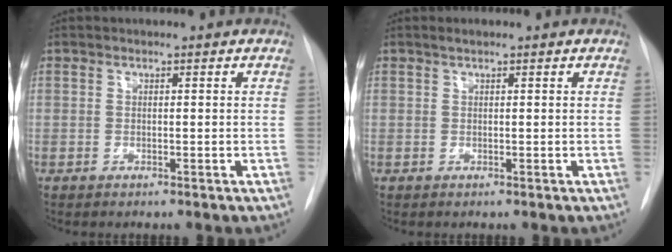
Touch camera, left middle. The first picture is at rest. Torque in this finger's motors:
{"motor_torque": [0.28, -0.20, -0.01, 0.00]}